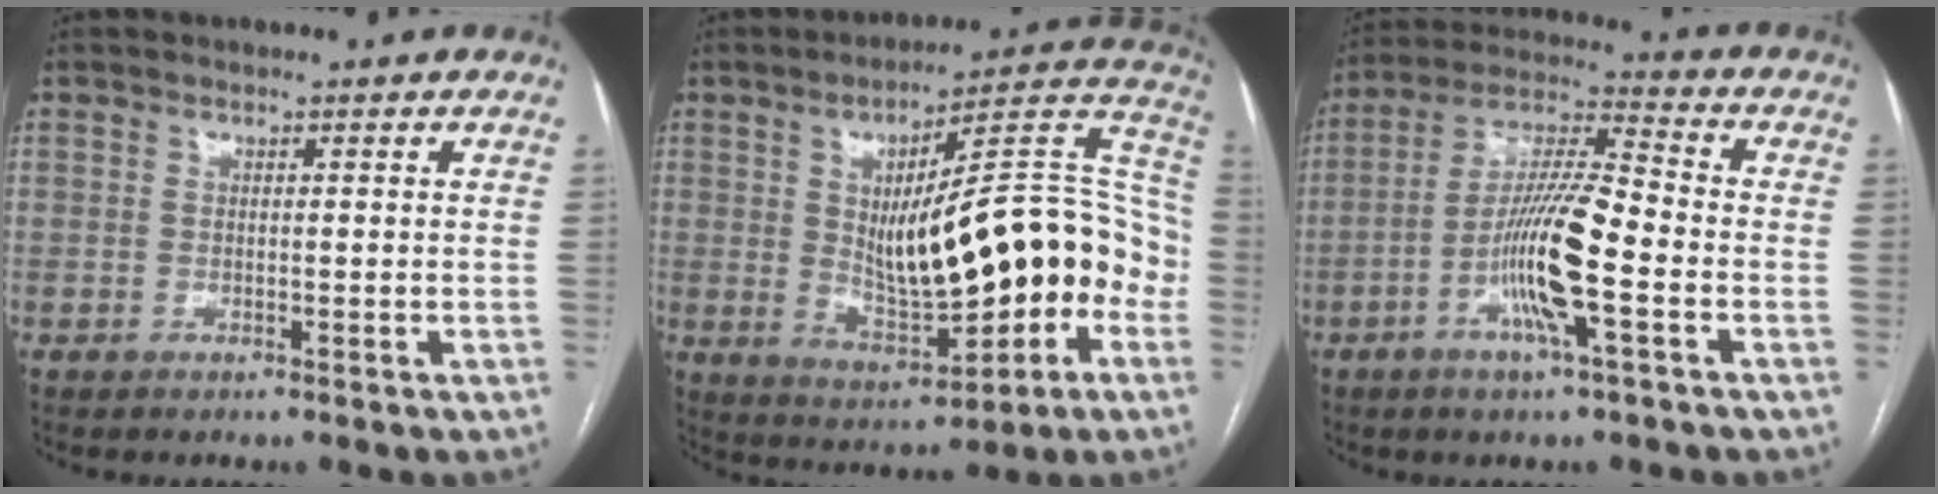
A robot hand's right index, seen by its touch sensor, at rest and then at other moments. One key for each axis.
{"total": 22.4, "fx": -2.3, "fy": 6.2, "fz": 21.4, "tx": -0.296, "ty": 0.035, "tz": -0.017}
{"total": 12.8, "fx": -4.0, "fy": 1.2, "fz": 12.1, "tx": -0.233, "ty": 0.003, "tz": -0.077}